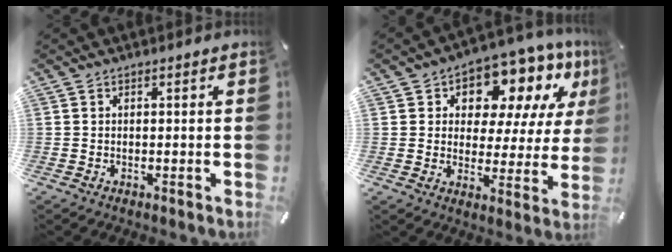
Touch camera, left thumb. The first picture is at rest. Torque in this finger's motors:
{"motor_torque": [0.66, 0.64, 0.36, -0.01, 0.10]}